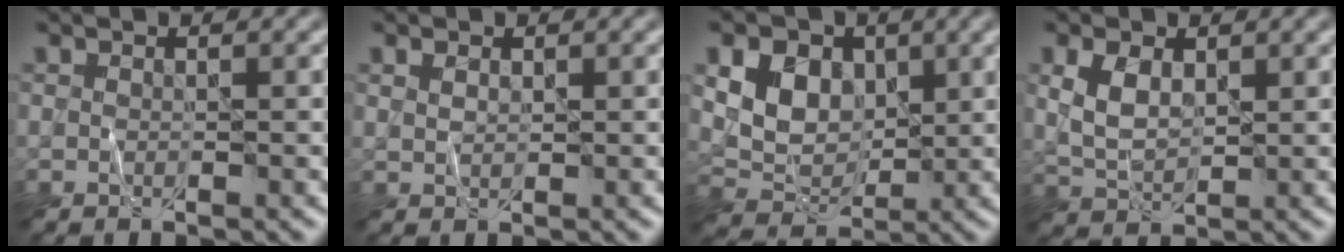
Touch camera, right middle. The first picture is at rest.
{"total": 0.9, "force": [0.6, 0.5, 0.5], "torque": [-0.014, 0.002, 0.014]}
{"total": 5.5, "force": [1.6, 4.1, 3.2], "torque": [-0.065, -0.003, 0.028]}
{"total": 3.2, "force": [1.0, 2.0, 2.4], "torque": [-0.057, 0.002, 0.025]}